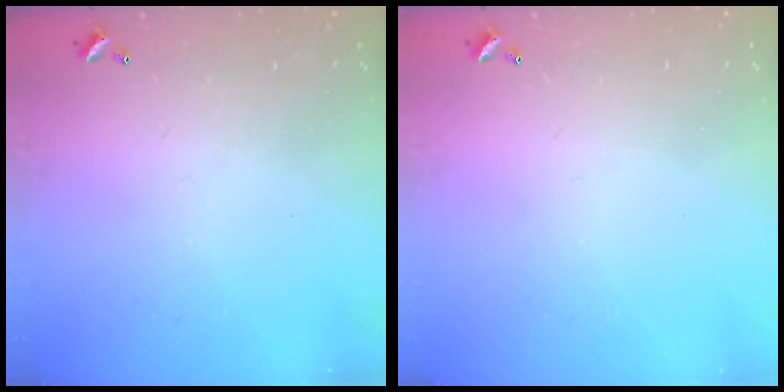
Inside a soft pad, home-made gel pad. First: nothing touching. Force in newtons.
{"total": 0.0}